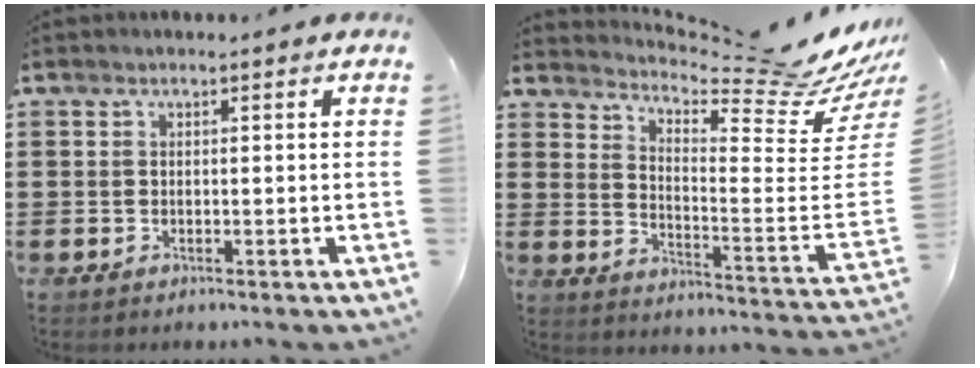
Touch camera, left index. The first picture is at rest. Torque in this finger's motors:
{"motor_torque": [-1.98, 0.16, -0.16, -0.01]}